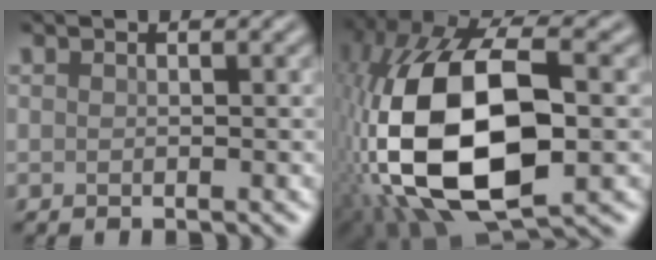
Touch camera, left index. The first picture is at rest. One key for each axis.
{"total": 17.4, "fx": -1.9, "fy": 9.4, "fz": 14.5, "tx": -0.310, "ty": 0.000, "tz": -0.038}